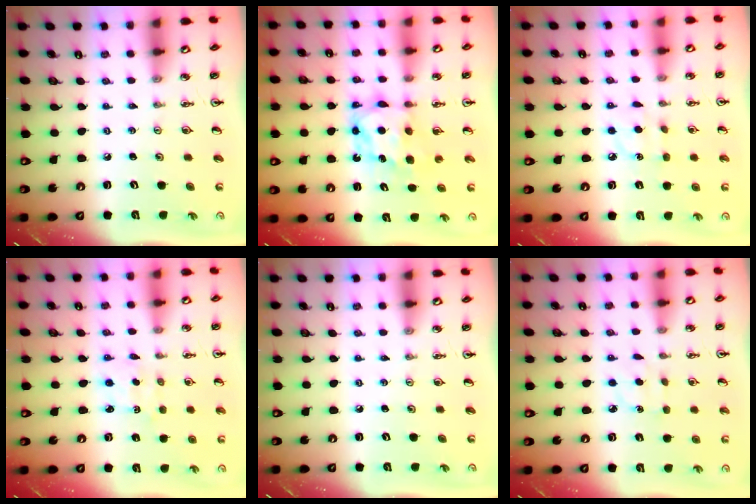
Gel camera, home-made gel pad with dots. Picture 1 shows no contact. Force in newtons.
{"total": 7.1, "press": 7.0, "slide": 0.7}
{"total": 7.0, "press": 7.0, "slide": 0.5}
{"total": 1.8, "press": 1.8, "slide": 0.5}
{"total": 0.0}
{"total": 4.9, "press": 4.9, "slide": 0.5}